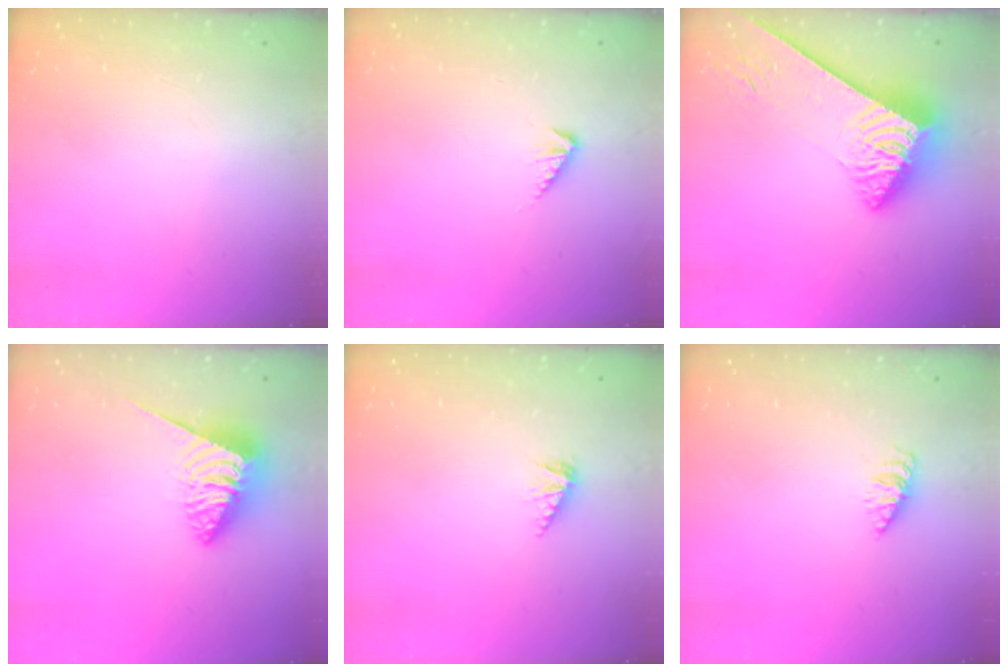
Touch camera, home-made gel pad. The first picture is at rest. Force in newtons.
{"total": 3.2, "press": 3.2, "slide": 0.6}
{"total": 4.5, "press": 4.5, "slide": 0.5}
{"total": 4.7, "press": 4.7, "slide": 0.3}
{"total": 2.5, "press": 2.5, "slide": 0.4}
{"total": 2.3, "press": 2.3, "slide": 0.3}